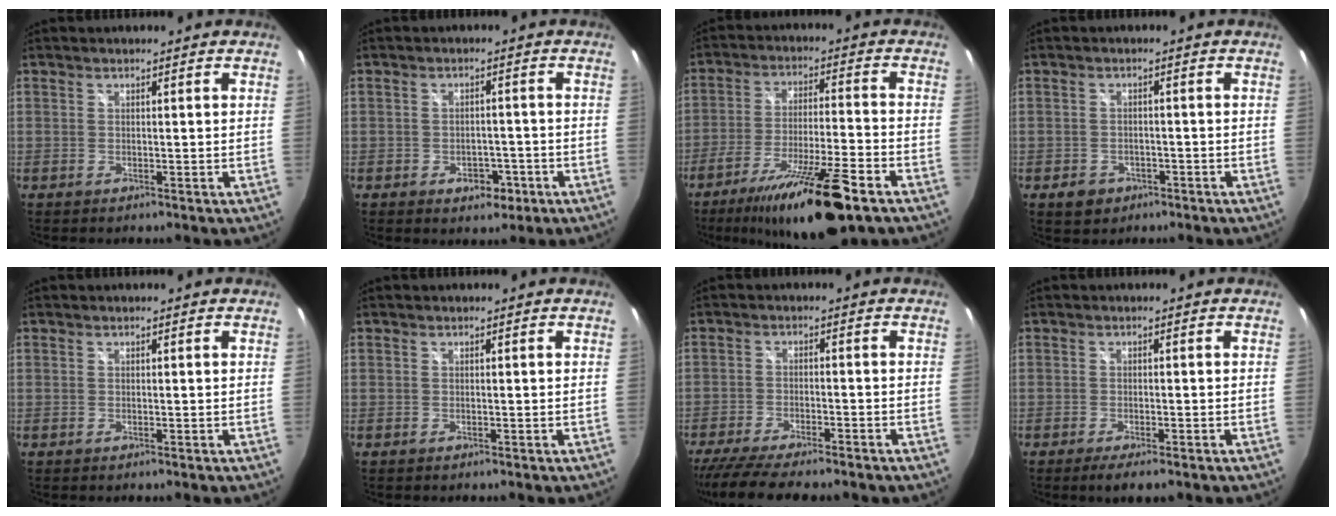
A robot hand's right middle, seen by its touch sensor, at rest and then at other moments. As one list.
[{"total": 4.1, "force": [-2.1, 2.9, 2.0], "torque": [-0.036, 0.007, -0.019]}, {"total": 18.0, "force": [-12.4, 2.3, 12.9], "torque": [-0.234, -0.034, -0.203]}, {"total": 4.0, "force": [-2.2, 3.1, 1.3], "torque": [-0.036, 0.002, -0.027]}, {"total": 0.0}, {"total": 0.0}, {"total": 12.7, "force": [-10.7, 2.1, 6.5], "torque": [-0.140, -0.039, -0.170]}, {"total": 3.7, "force": [-2.7, 0.6, 2.5], "torque": [-0.053, -0.014, -0.044]}]